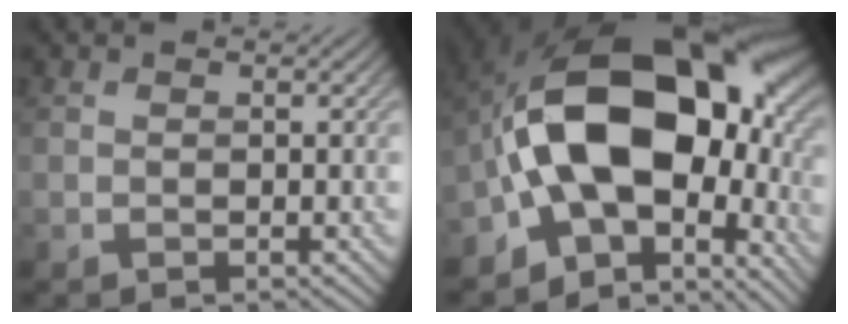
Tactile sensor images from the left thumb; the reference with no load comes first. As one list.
[{"total": 18.5, "force": [-1.7, 11.7, 14.2], "torque": [-0.229, -0.005, -0.028]}]